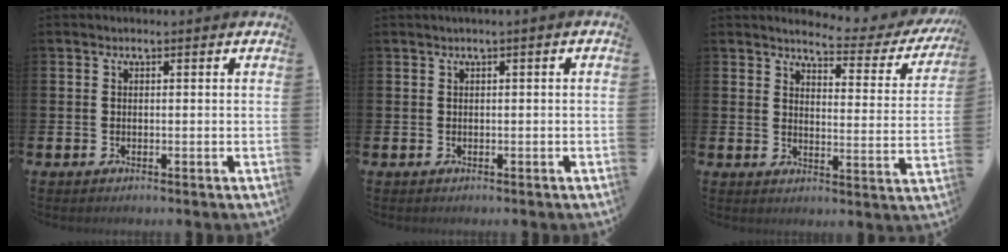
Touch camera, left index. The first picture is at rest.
{"total": 0.5, "force": [0.0, 0.0, 0.5], "torque": [-0.014, 0.003, 0.001]}
{"total": 3.8, "force": [3.5, 0.7, 1.4], "torque": [-0.038, -0.031, 0.049]}